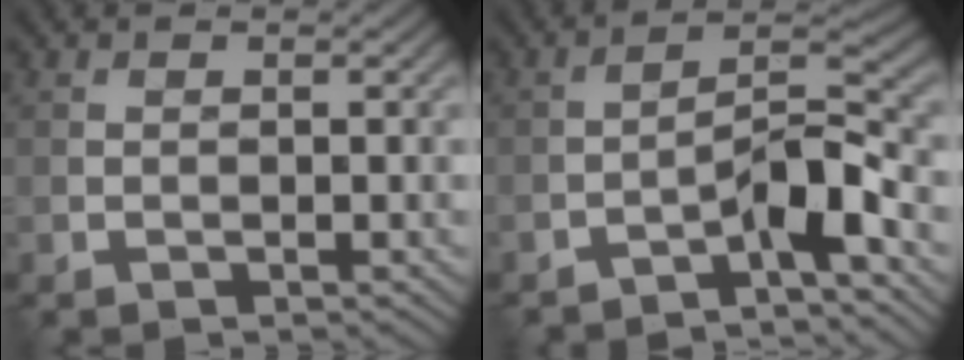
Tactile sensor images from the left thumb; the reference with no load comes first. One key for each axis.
{"total": 6.4, "fx": -4.4, "fy": 1.3, "fz": 4.5, "tx": -0.071, "ty": 0.019, "tz": -0.084}